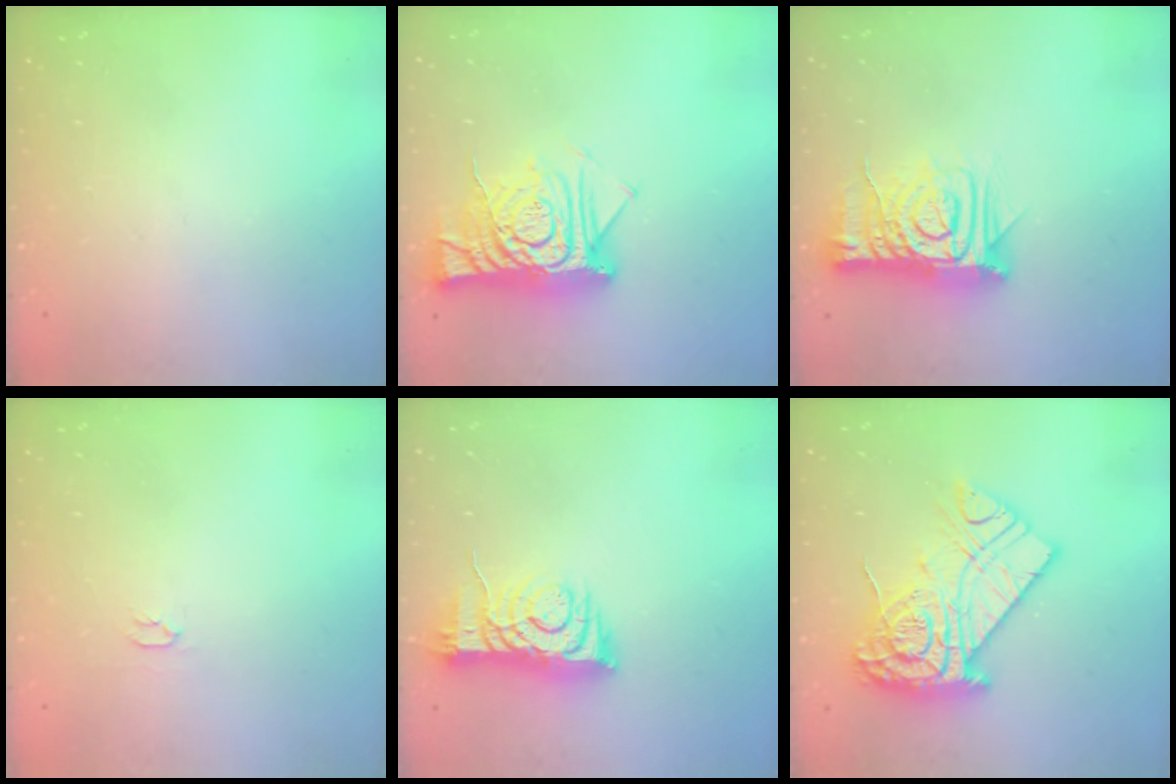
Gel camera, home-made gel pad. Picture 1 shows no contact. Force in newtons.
{"total": 12.6, "press": 12.6, "slide": 1.1}
{"total": 13.2, "press": 13.1, "slide": 1.6}
{"total": 2.0, "press": 2.0, "slide": 0.3}
{"total": 8.0, "press": 7.9, "slide": 1.3}
{"total": 20.4, "press": 20.3, "slide": 1.4}